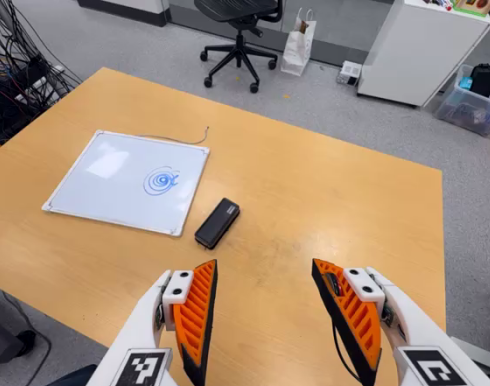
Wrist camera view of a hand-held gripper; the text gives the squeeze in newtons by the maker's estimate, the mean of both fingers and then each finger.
{"total": 0.0}